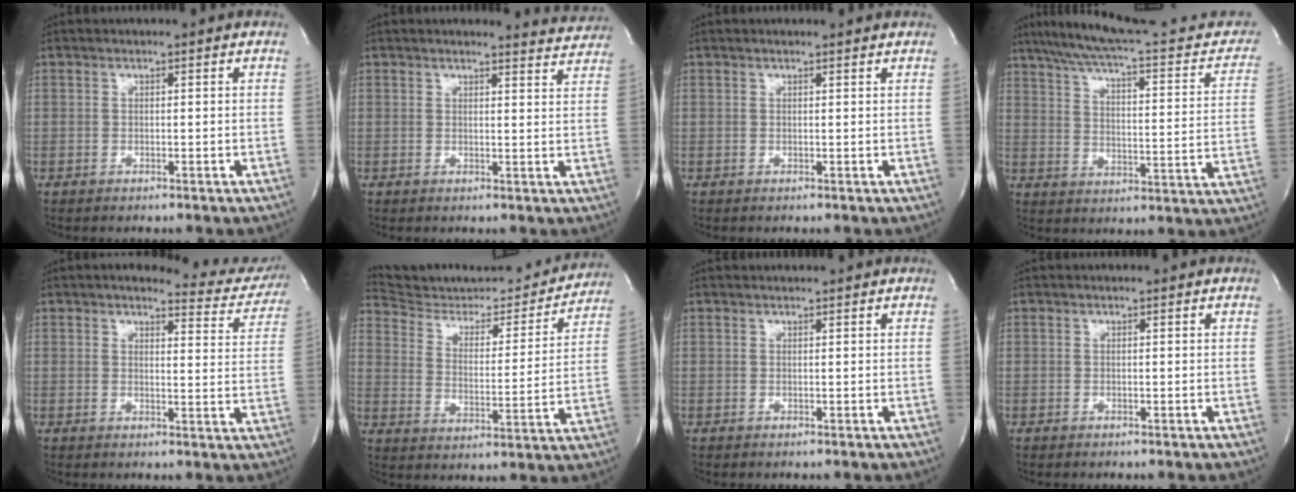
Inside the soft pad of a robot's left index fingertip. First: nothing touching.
{"total": 4.4, "force": [4.4, 0.1, -0.3], "torque": [-0.002, -0.027, 0.032]}
{"total": 1.4, "force": [1.4, 0.1, 0.3], "torque": [-0.010, 0.003, 0.013]}
{"total": 24.5, "force": [20.9, 4.2, 12.2], "torque": [-0.182, -0.012, 0.267]}
{"total": 10.2, "force": [9.6, 2.0, 2.7], "torque": [-0.016, -0.031, 0.091]}
{"total": 20.0, "force": [19.3, 3.8, 3.9], "torque": [-0.052, -0.033, 0.271]}
{"total": 0.9, "force": [0.9, 0.0, 0.0], "torque": [-0.005, 0.006, 0.014]}
{"total": 0.0}